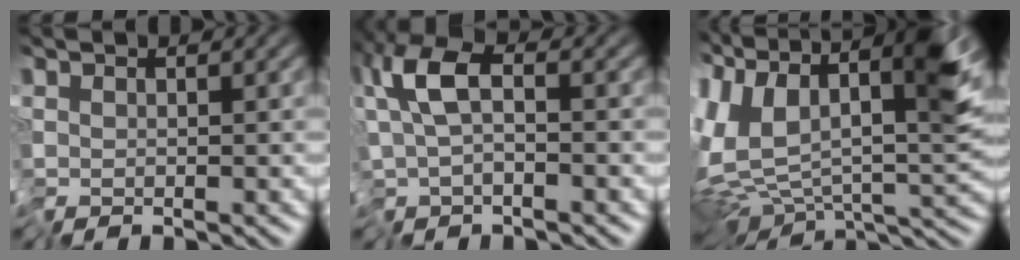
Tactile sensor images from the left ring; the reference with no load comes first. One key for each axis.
{"total": 5.3, "fx": -1.3, "fy": 2.5, "fz": 4.5, "tx": -0.099, "ty": 0.000, "tz": -0.035}
{"total": 11.5, "fx": 4.8, "fy": 6.1, "fz": 8.5, "tx": -0.175, "ty": 0.018, "tz": 0.091}